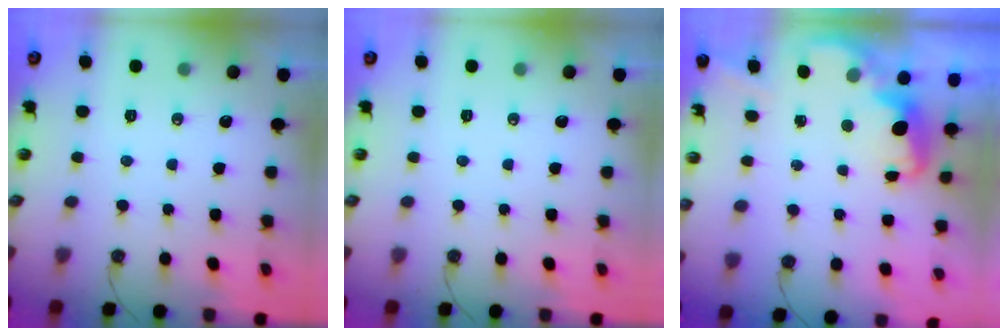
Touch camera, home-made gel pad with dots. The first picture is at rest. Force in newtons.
{"total": 0.0}
{"total": 2.6, "press": 2.4, "slide": 0.8}